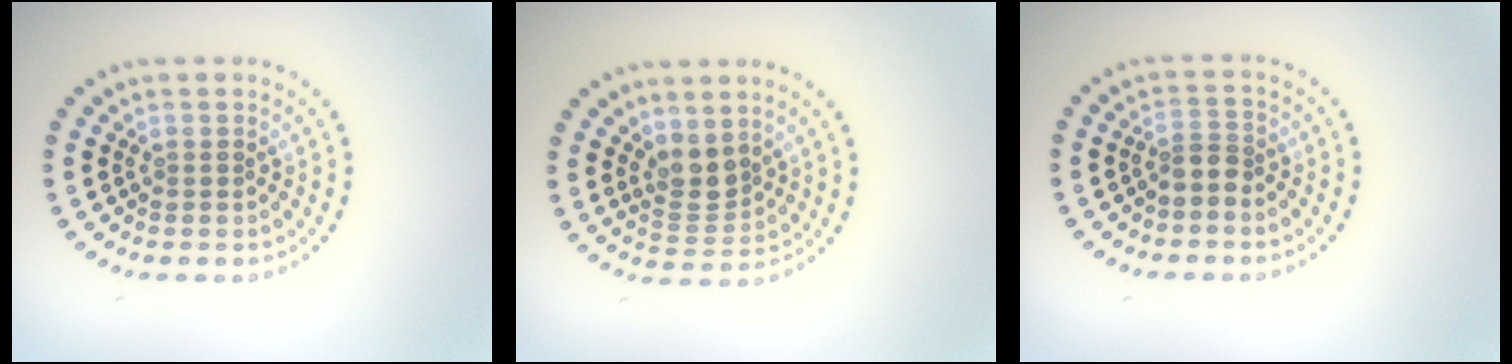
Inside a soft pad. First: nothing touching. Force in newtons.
{"total": 2.7, "press": 2.2, "slide": 1.5}
{"total": 1.9, "press": 1.5, "slide": 1.2}